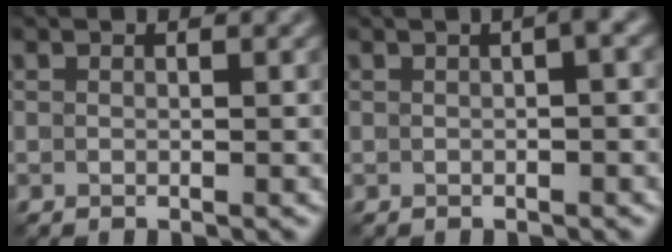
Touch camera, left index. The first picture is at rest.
{"total": 1.7, "force": [0.3, 0.2, 1.6], "torque": [-0.021, 0.009, 0.004]}